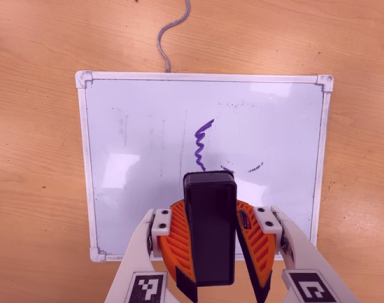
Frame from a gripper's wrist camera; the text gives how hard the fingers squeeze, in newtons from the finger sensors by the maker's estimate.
{"total": 11.5, "left": 11.2, "right": 11.8}